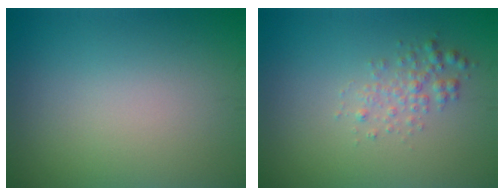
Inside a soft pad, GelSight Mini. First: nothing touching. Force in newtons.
{"total": 1.8, "press": 1.8, "slide": 0.0}